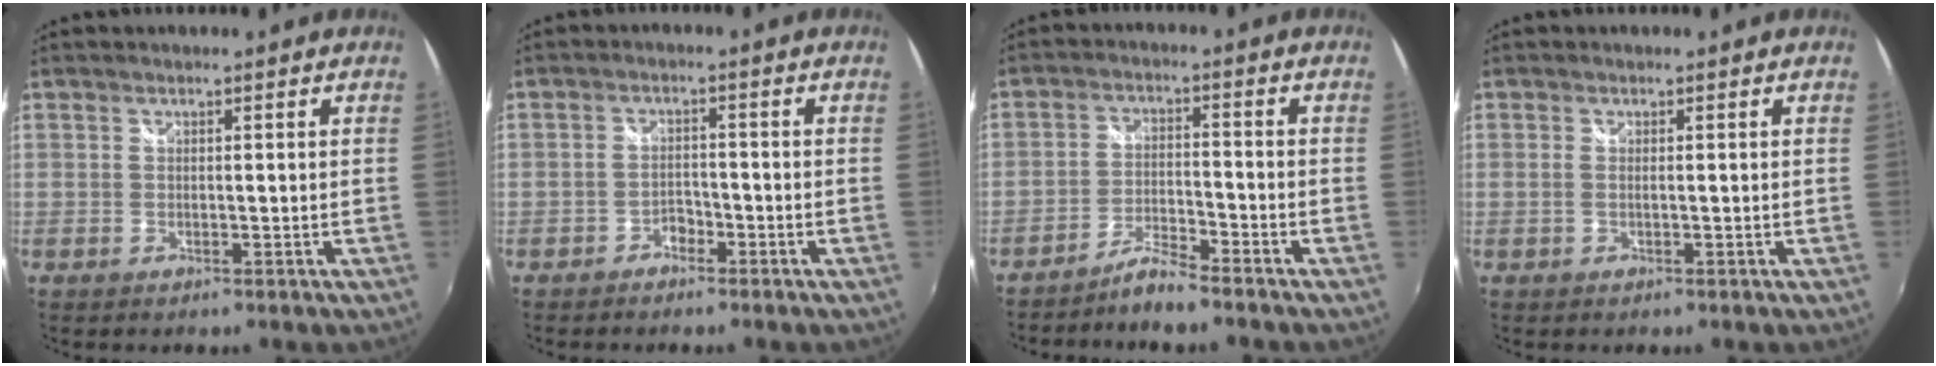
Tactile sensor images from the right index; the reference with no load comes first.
{"total": 2.4, "force": [-1.8, 1.3, 0.7], "torque": [-0.017, 0.004, -0.029]}
{"total": 4.6, "force": [-4.2, -0.1, 1.7], "torque": [-0.050, 0.007, -0.082]}
{"total": 0.9, "force": [0.0, 0.1, 0.9], "torque": [-0.020, 0.000, -0.003]}